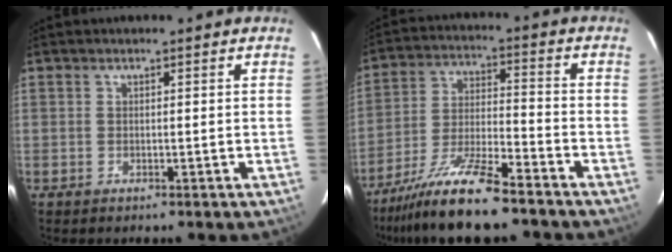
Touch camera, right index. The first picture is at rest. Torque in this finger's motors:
{"motor_torque": [0.87, -1.27, 0.71, 0.19]}